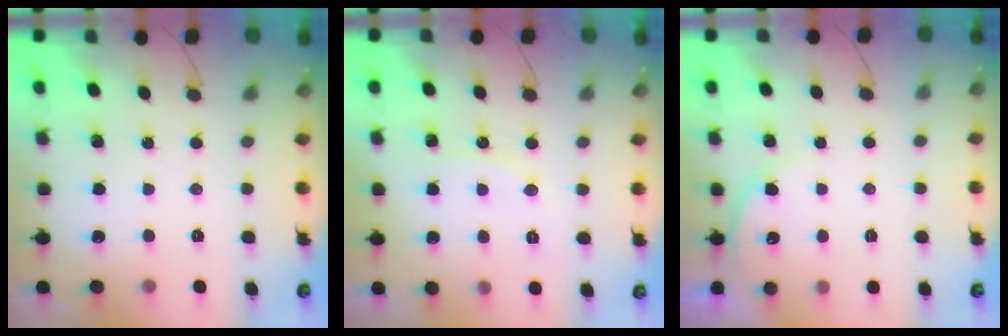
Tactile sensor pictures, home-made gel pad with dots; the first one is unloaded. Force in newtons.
{"total": 6.1, "press": 6.1, "slide": 0.5}
{"total": 3.8, "press": 3.8, "slide": 0.3}